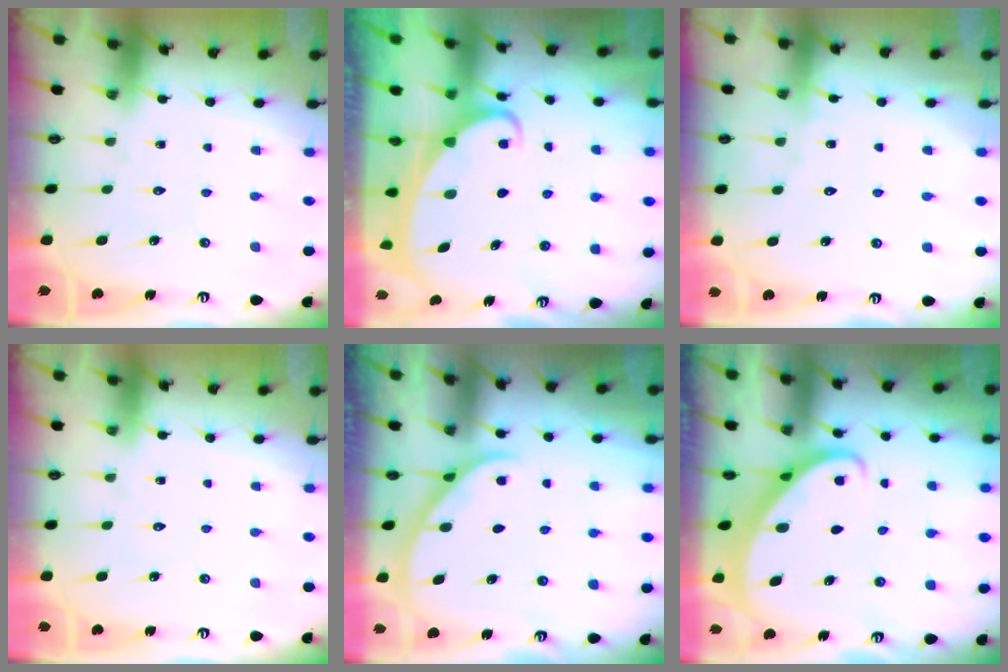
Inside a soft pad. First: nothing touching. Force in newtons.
{"total": 2.0, "press": 2.0, "slide": 0.2}
{"total": 2.5, "press": 2.5, "slide": 0.2}
{"total": 0.0}
{"total": 2.4, "press": 2.3, "slide": 0.3}
{"total": 2.3, "press": 2.3, "slide": 0.3}